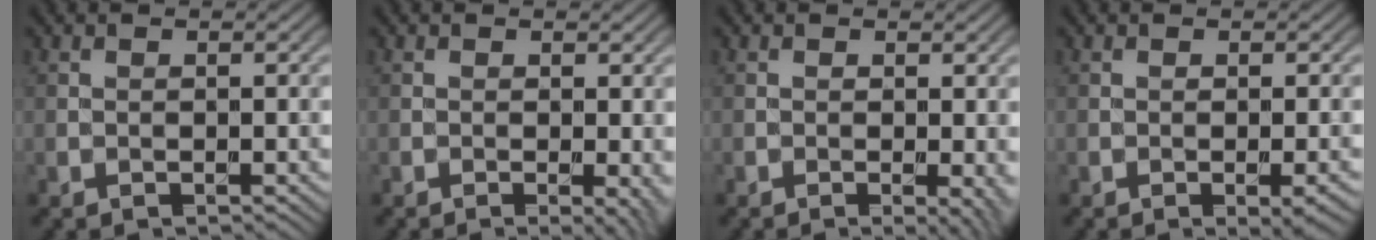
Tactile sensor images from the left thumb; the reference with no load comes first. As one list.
[{"total": 2.5, "force": [-0.4, 0.5, 2.4], "torque": [-0.033, -0.007, -0.007]}, {"total": 2.6, "force": [-0.4, 0.5, 2.5], "torque": [-0.034, -0.007, -0.006]}, {"total": 2.2, "force": [-0.9, 0.3, 2.0], "torque": [-0.034, -0.001, -0.015]}]